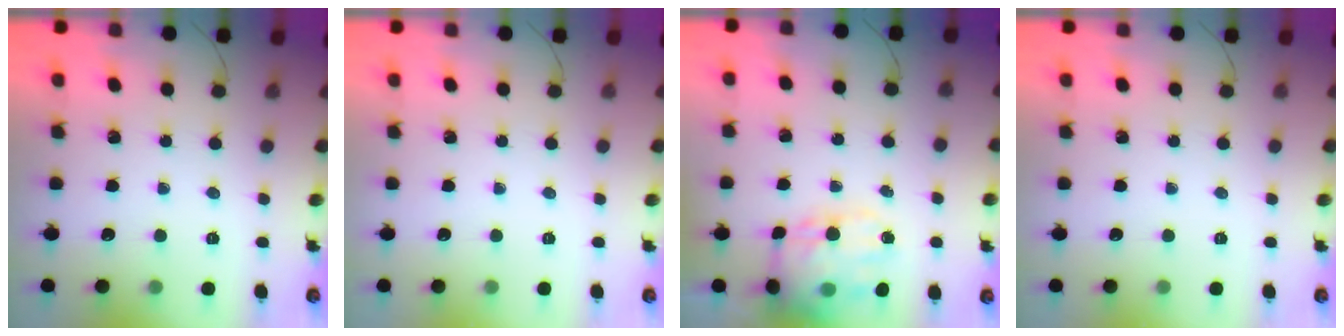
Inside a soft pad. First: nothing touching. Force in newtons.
{"total": 0.0}
{"total": 17.8, "press": 17.3, "slide": 4.0}
{"total": 0.0}